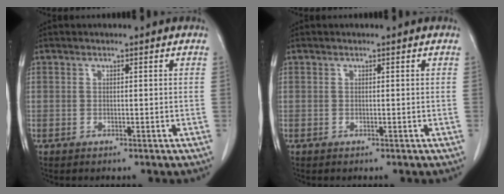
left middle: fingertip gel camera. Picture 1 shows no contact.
{"total": 0.0}